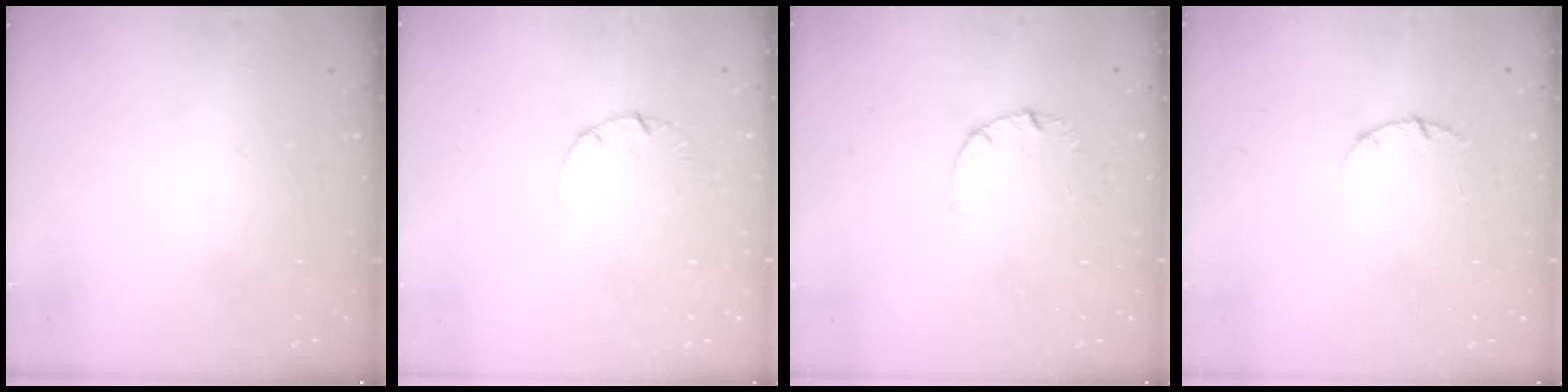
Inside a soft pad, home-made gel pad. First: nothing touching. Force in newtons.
{"total": 1.3, "press": 1.3, "slide": 0.2}
{"total": 2.8, "press": 2.8, "slide": 0.3}
{"total": 2.8, "press": 2.8, "slide": 0.4}